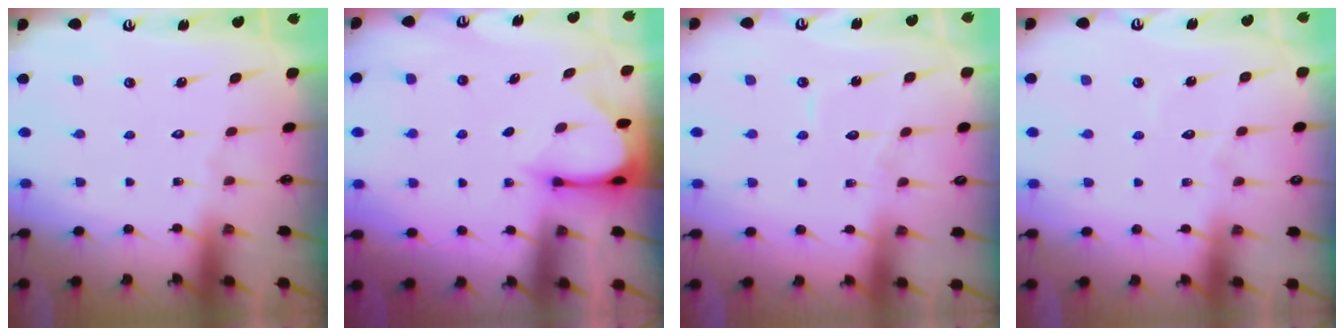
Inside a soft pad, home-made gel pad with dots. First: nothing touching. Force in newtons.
{"total": 3.0, "press": 2.9, "slide": 0.4}
{"total": 5.2, "press": 5.2, "slide": 0.4}
{"total": 2.5, "press": 2.5, "slide": 0.2}